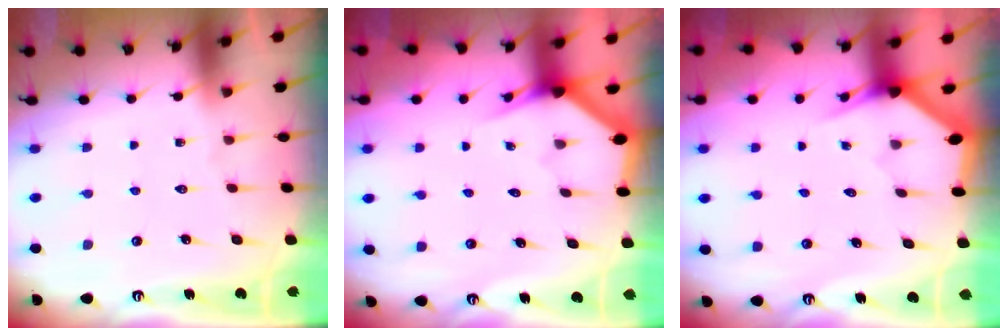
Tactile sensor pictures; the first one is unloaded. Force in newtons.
{"total": 2.9, "press": 2.9, "slide": 0.1}
{"total": 2.9, "press": 2.9, "slide": 0.1}